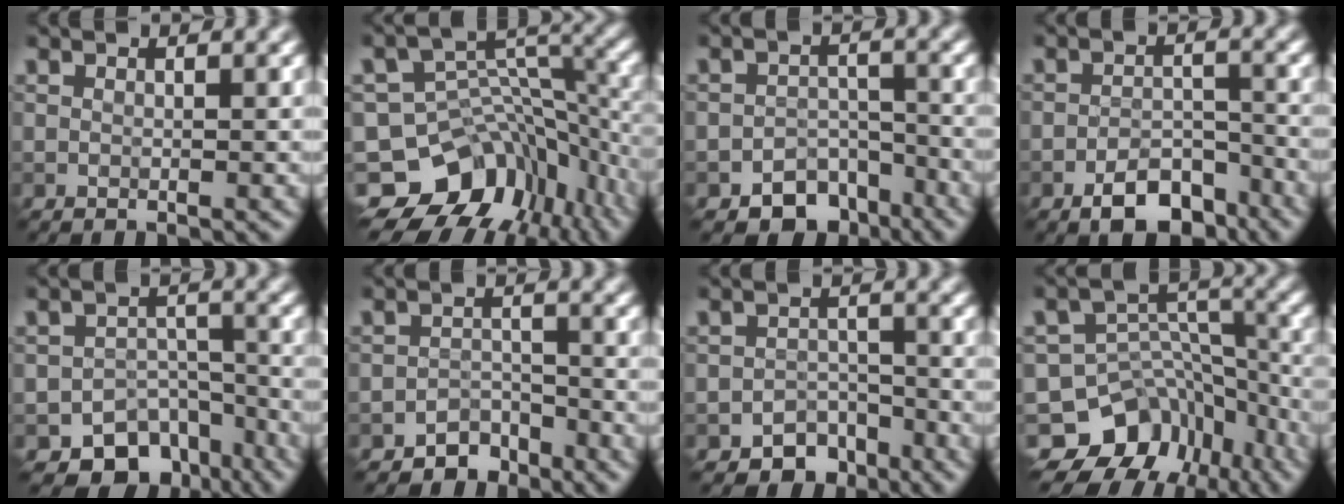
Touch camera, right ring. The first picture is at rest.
{"total": 11.7, "force": [-6.7, 7.9, 5.5], "torque": [-0.104, -0.001, -0.099]}
{"total": 5.1, "force": [-3.7, 3.1, 1.6], "torque": [-0.007, -0.001, -0.053]}
{"total": 5.0, "force": [-3.4, 2.4, 2.8], "torque": [-0.036, 0.002, -0.058]}
{"total": 8.6, "force": [-6.3, 5.4, 2.2], "torque": [0.002, -0.008, -0.079]}
{"total": 2.9, "force": [-2.4, 1.5, 0.3], "torque": [0.011, 0.006, -0.043]}
{"total": 3.8, "force": [-2.9, 2.3, 0.9], "torque": [0.005, 0.005, -0.043]}
{"total": 11.6, "force": [-7.6, 8.1, 3.3], "torque": [-0.047, 0.020, -0.110]}